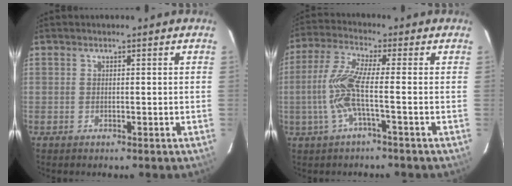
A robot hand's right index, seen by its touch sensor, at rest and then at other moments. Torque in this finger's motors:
{"motor_torque": [0.67, -0.23, 0.28, 0.15]}